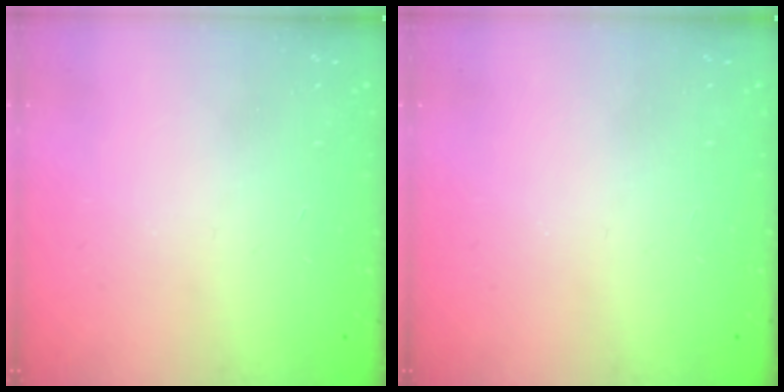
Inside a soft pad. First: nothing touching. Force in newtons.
{"total": 0.0}